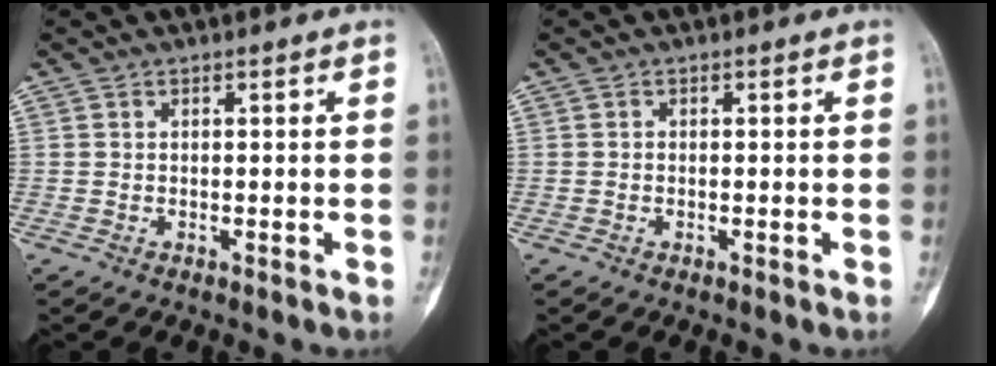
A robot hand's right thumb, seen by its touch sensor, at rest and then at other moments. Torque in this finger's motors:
{"motor_torque": [0.15, -0.08, 0.08, -0.19, -0.04]}